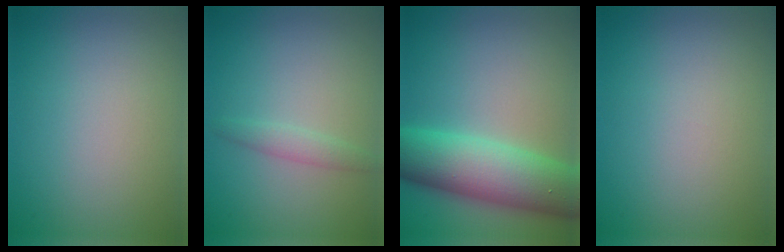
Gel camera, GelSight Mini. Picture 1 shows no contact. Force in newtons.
{"total": 1.5, "press": 1.5, "slide": 0.0}
{"total": 10.1, "press": 10.0, "slide": 0.5}
{"total": 0.0}